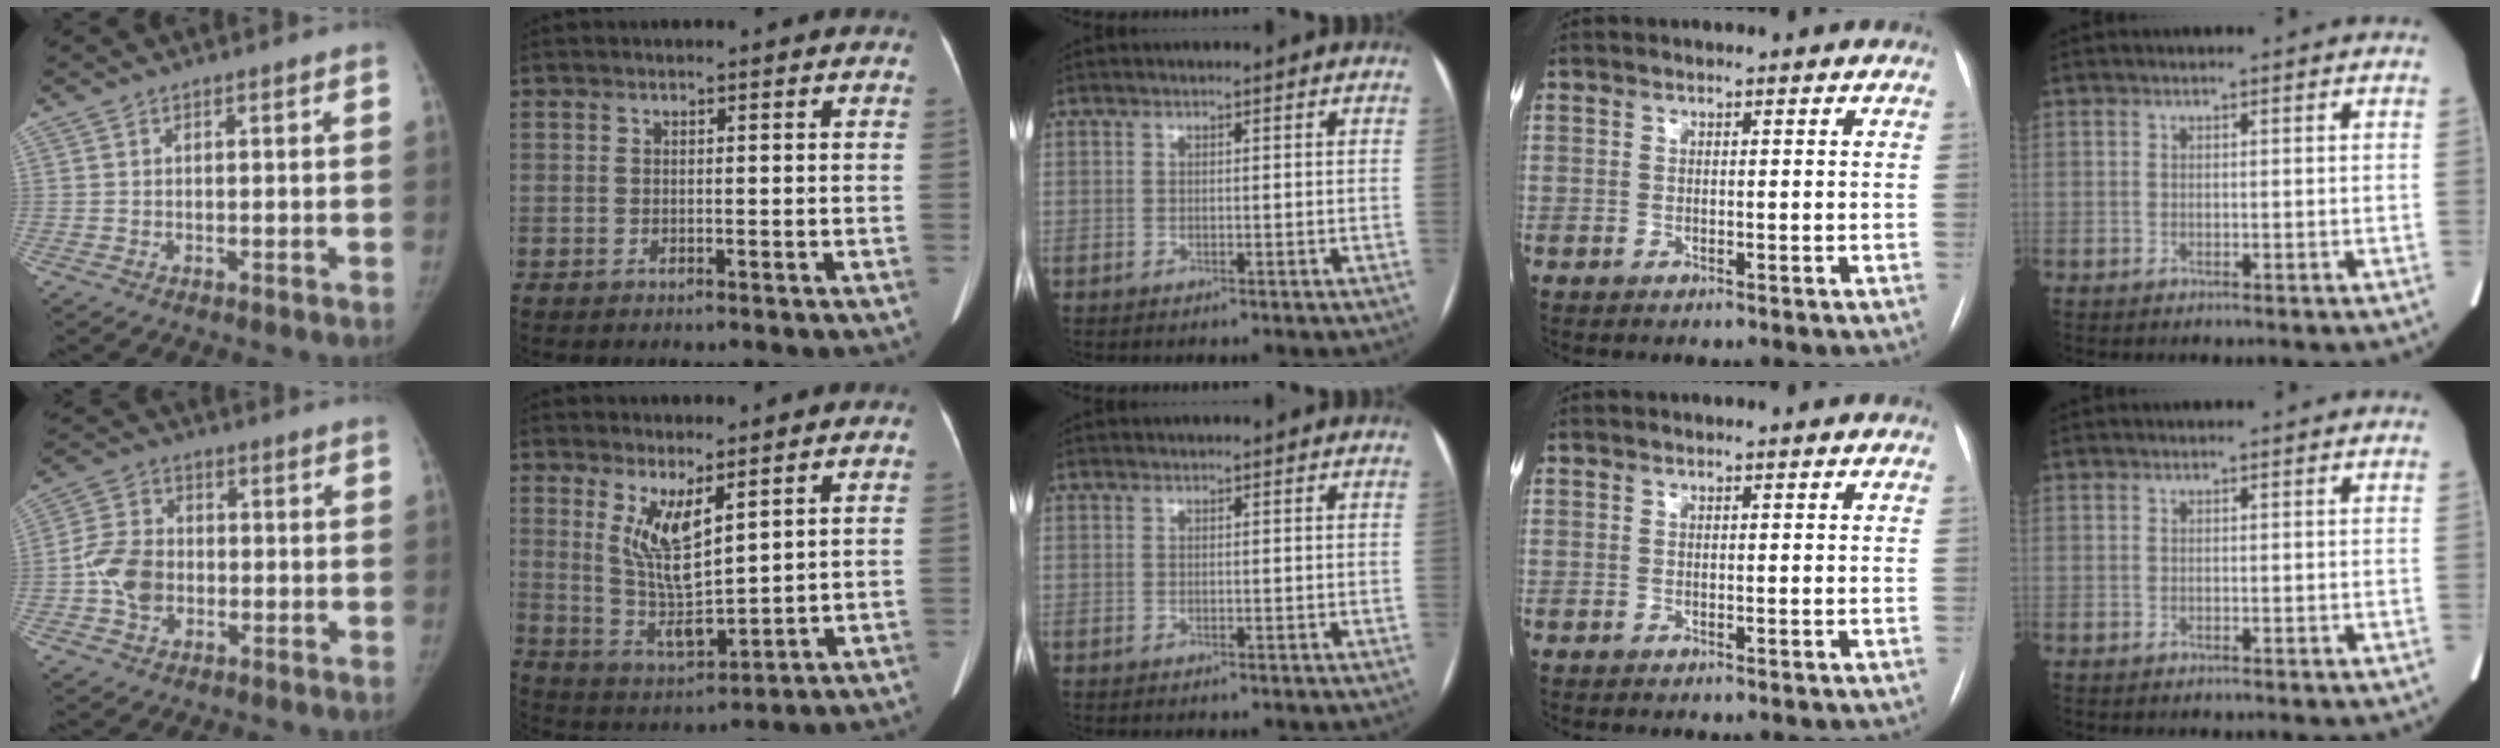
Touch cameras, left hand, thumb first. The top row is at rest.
{"thumb": {"total": 8.3, "force": [-1.5, 6.4, 5.1], "torque": [-0.083, 0.017, -0.037]}, "index": {"total": 8.4, "force": [3.5, 2.0, 7.4], "torque": [-0.147, -0.020, 0.080]}}